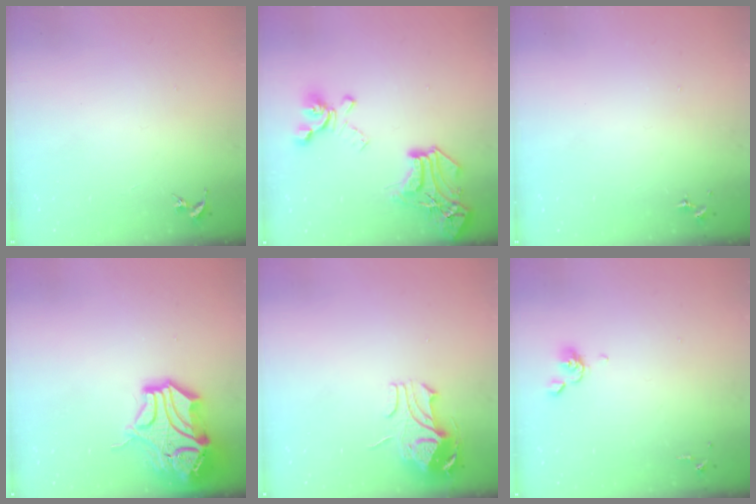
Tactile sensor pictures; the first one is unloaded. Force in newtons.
{"total": 19.7, "press": 19.7, "slide": 1.4}
{"total": 0.0}
{"total": 16.4, "press": 16.3, "slide": 2.2}
{"total": 9.6, "press": 9.6, "slide": 1.1}
{"total": 5.6, "press": 5.5, "slide": 1.4}